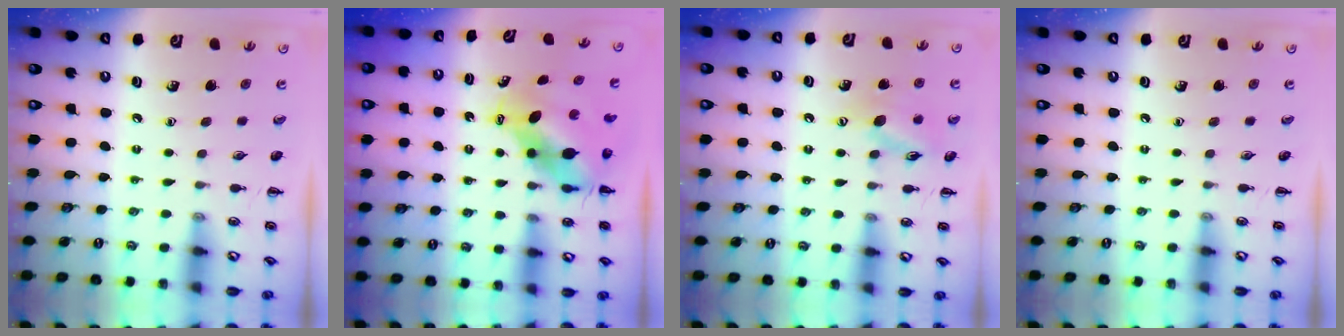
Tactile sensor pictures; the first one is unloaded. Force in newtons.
{"total": 7.9, "press": 7.7, "slide": 1.7}
{"total": 11.2, "press": 11.1, "slide": 1.7}
{"total": 0.0}